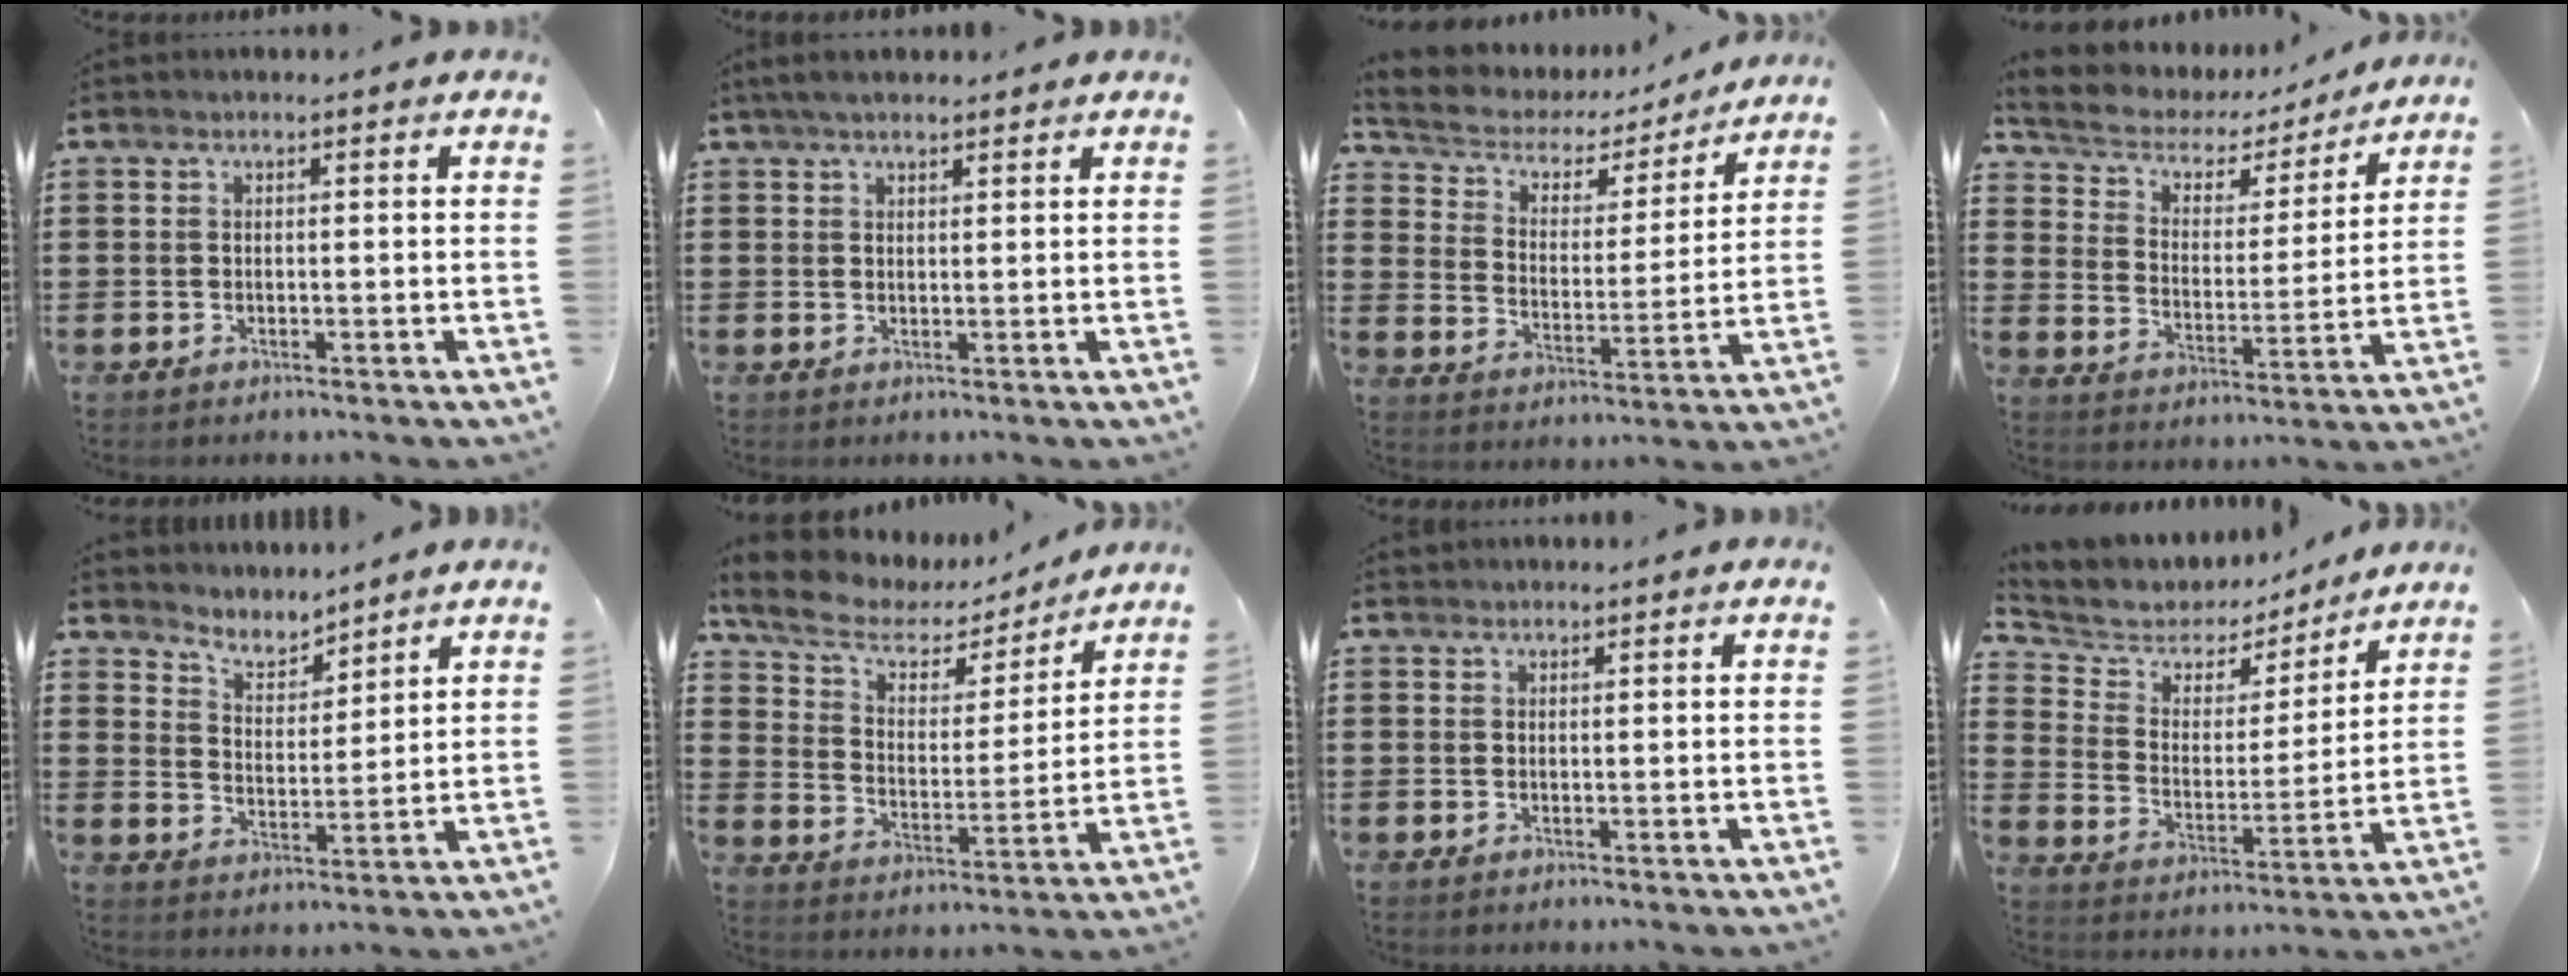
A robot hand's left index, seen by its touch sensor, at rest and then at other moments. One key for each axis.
{"total": 2.4, "fx": 1.9, "fy": 0.9, "fz": 1.1, "tx": -0.027, "ty": 0.005, "tz": 0.036}
{"total": 4.0, "fx": 3.3, "fy": 2.1, "fz": 0.8, "tx": -0.041, "ty": -0.023, "tz": 0.048}
{"total": 4.3, "fx": 3.5, "fy": 2.2, "fz": 1.0, "tx": -0.047, "ty": -0.024, "tz": 0.052}
{"total": 4.3, "fx": 4.1, "fy": 1.1, "fz": 0.5, "tx": -0.031, "ty": -0.020, "tz": 0.072}
{"total": 6.8, "fx": 5.0, "fy": 3.0, "fz": 3.4, "tx": -0.093, "ty": -0.022, "tz": 0.084}
{"total": 0.7, "fx": 0.6, "fy": 0.2, "fz": 0.0, "tx": -0.001, "ty": 0.000, "tz": 0.013}
{"total": 5.1, "fx": 4.2, "fy": 2.8, "fz": 0.3, "tx": -0.044, "ty": -0.029, "tz": 0.068}